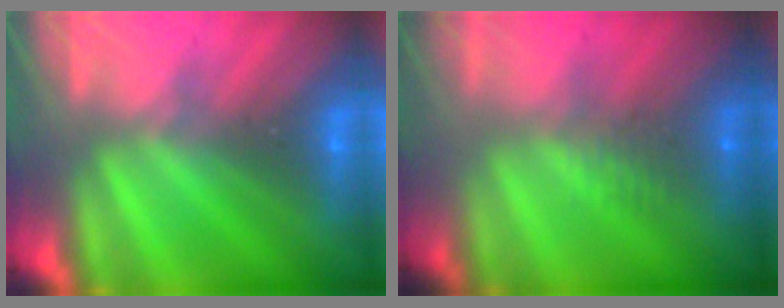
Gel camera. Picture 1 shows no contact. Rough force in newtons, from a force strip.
{"total": 2.4}